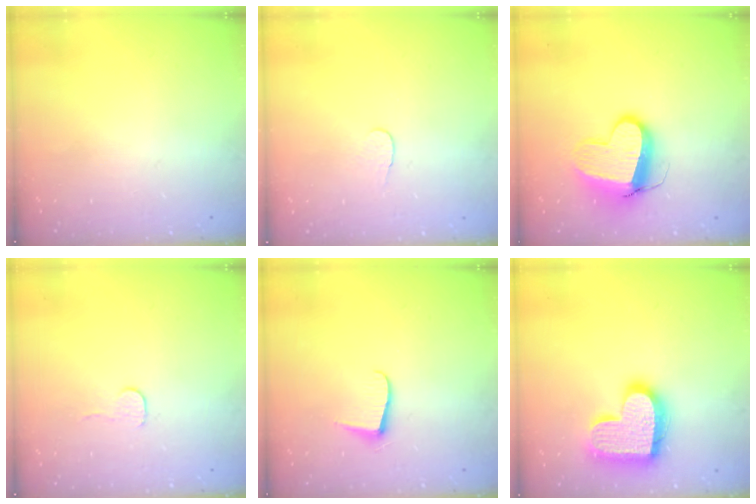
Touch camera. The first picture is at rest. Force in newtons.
{"total": 3.8, "press": 3.8, "slide": 0.3}
{"total": 10.7, "press": 10.6, "slide": 1.3}
{"total": 3.4, "press": 3.4, "slide": 0.3}
{"total": 5.6, "press": 5.6, "slide": 0.7}
{"total": 19.6, "press": 19.5, "slide": 1.3}